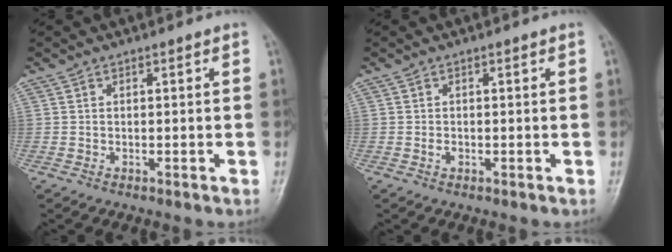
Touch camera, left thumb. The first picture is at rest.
{"total": 0.8, "force": [0.0, 0.6, 0.5], "torque": [-0.007, 0.000, -0.001]}